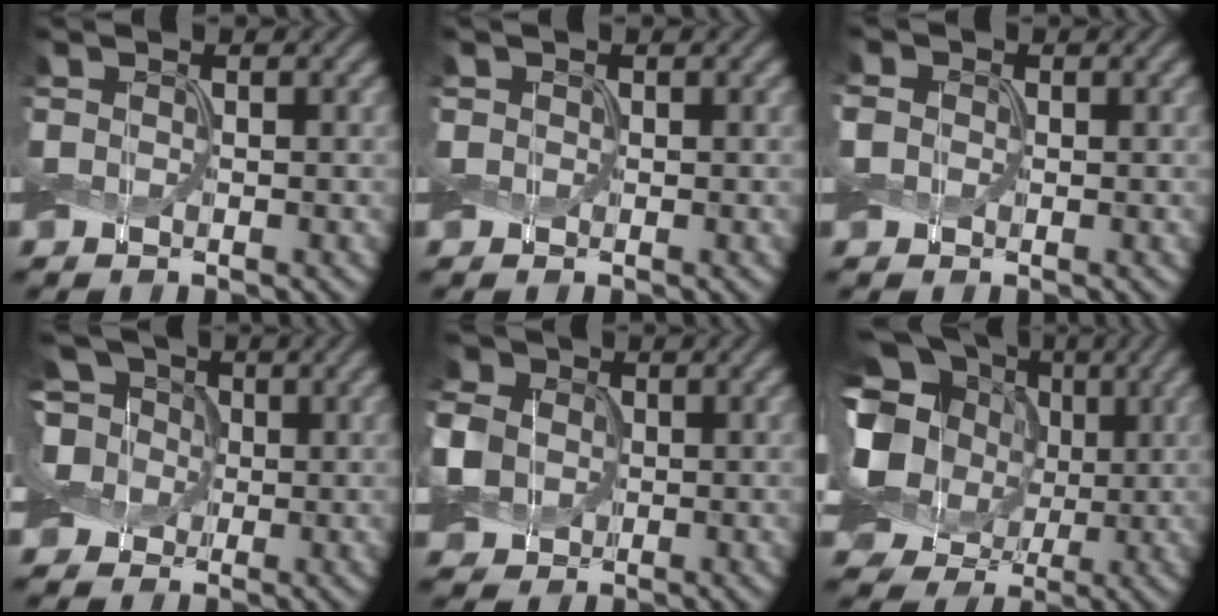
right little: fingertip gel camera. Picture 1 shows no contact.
{"total": 0.6, "force": [0.1, 0.6, 0.0], "torque": [0.002, 0.002, 0.002]}
{"total": 1.8, "force": [0.2, 1.6, 0.8], "torque": [-0.022, 0.009, -0.003]}
{"total": 6.5, "force": [1.1, 5.4, 3.4], "torque": [-0.090, 0.033, -0.003]}
{"total": 10.4, "force": [1.7, 8.9, 5.1], "torque": [-0.130, 0.022, 0.016]}
{"total": 16.9, "force": [2.2, 14.1, 9.2], "torque": [-0.219, 0.030, 0.013]}